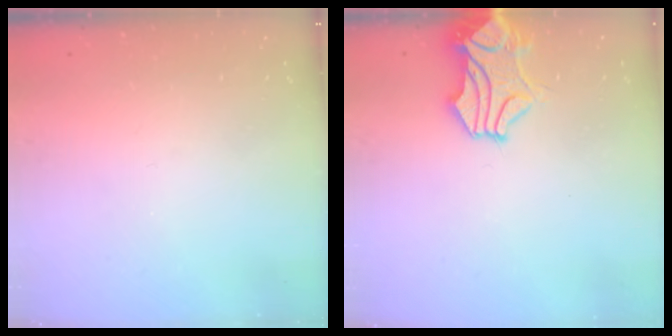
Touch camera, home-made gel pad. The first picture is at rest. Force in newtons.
{"total": 1.8, "press": 1.4, "slide": 1.2}